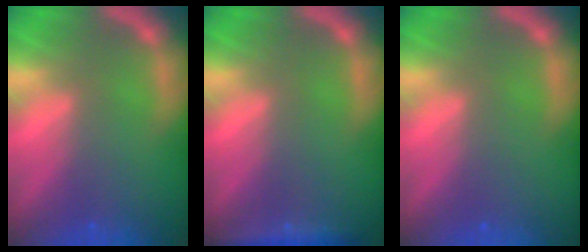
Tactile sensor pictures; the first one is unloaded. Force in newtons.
{"total": 2.4}
{"total": 0.0}